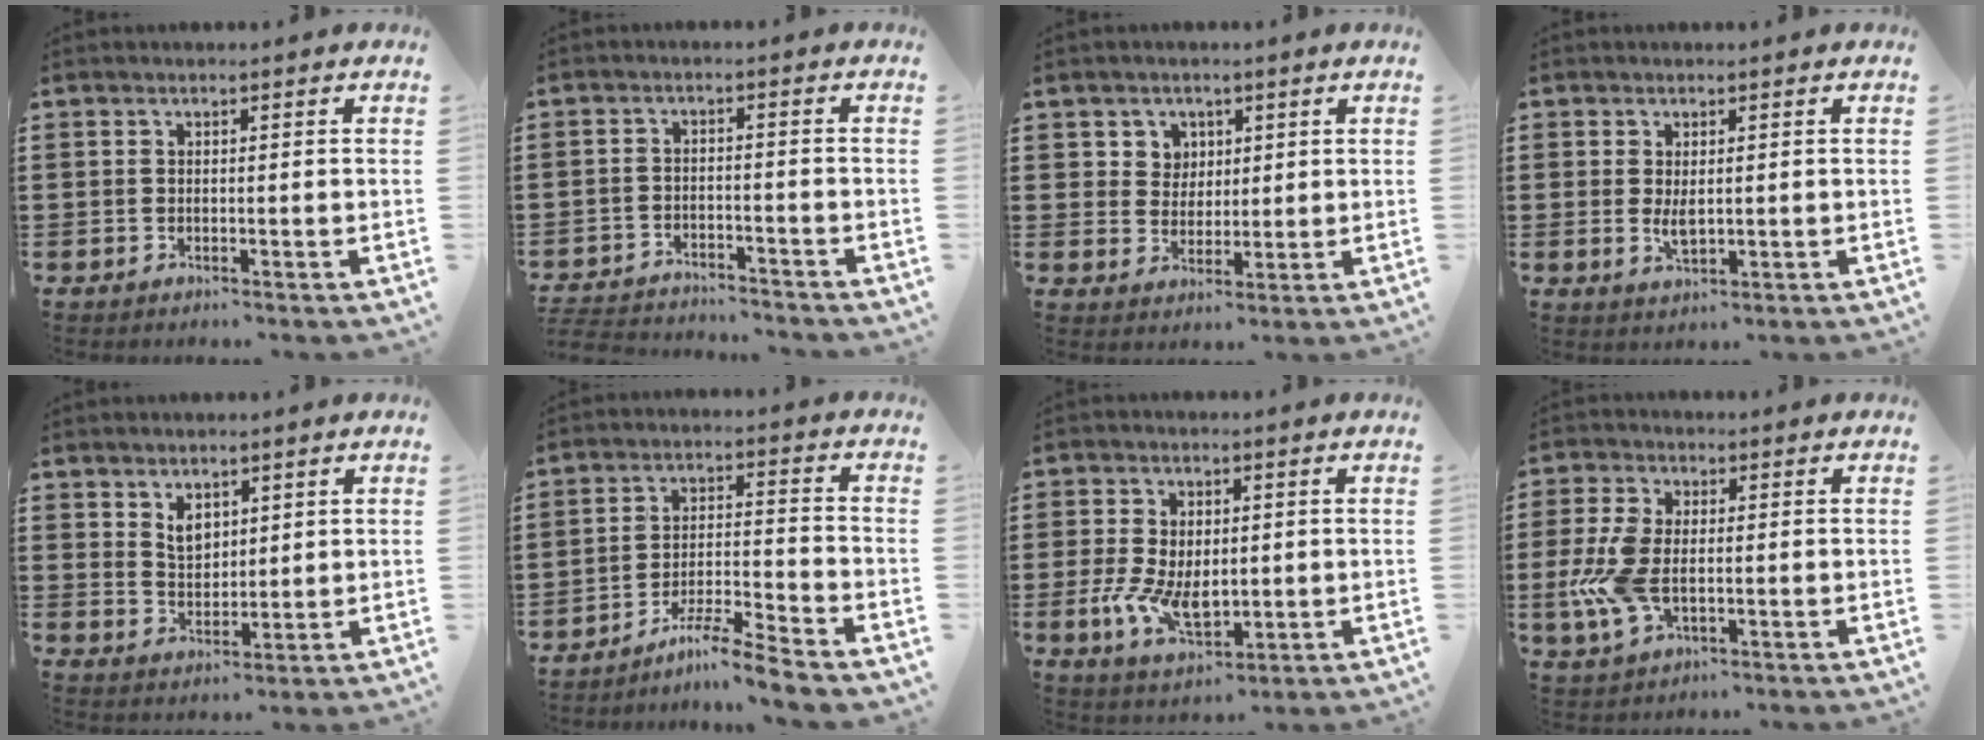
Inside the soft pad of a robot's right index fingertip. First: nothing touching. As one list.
[{"total": 3.6, "force": [-3.6, 0.3, 0.1], "torque": [-0.014, -0.002, -0.078]}, {"total": 4.0, "force": [1.9, 3.5, 0.5], "torque": [-0.020, 0.011, 0.032]}, {"total": 2.6, "force": [0.4, 1.2, 2.3], "torque": [-0.046, 0.001, 0.009]}, {"total": 3.5, "force": [2.2, 2.2, 1.6], "torque": [-0.033, 0.005, 0.039]}, {"total": 6.7, "force": [-6.1, -0.4, 2.7], "torque": [-0.058, -0.005, -0.120]}, {"total": 7.0, "force": [-0.9, 4.2, 5.5], "torque": [-0.127, 0.004, -0.018]}, {"total": 8.1, "force": [-0.8, 4.4, 6.8], "torque": [-0.167, -0.007, -0.019]}]